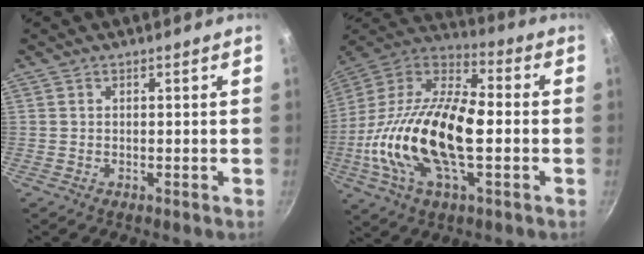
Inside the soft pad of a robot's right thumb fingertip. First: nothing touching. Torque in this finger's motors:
{"motor_torque": [1.39, 2.72, 2.67, -0.09, 0.83]}